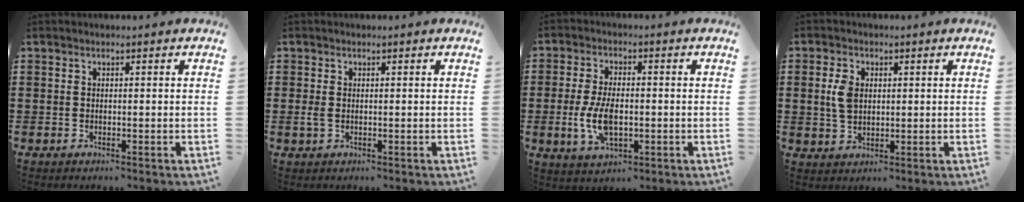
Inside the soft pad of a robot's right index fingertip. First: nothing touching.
{"total": 1.5, "force": [-0.2, 1.0, 1.2], "torque": [-0.039, -0.003, -0.009]}
{"total": 7.3, "force": [-1.2, 3.8, 6.1], "torque": [-0.133, 0.002, -0.024]}
{"total": 4.3, "force": [0.7, 2.8, 3.2], "torque": [-0.084, 0.005, 0.008]}